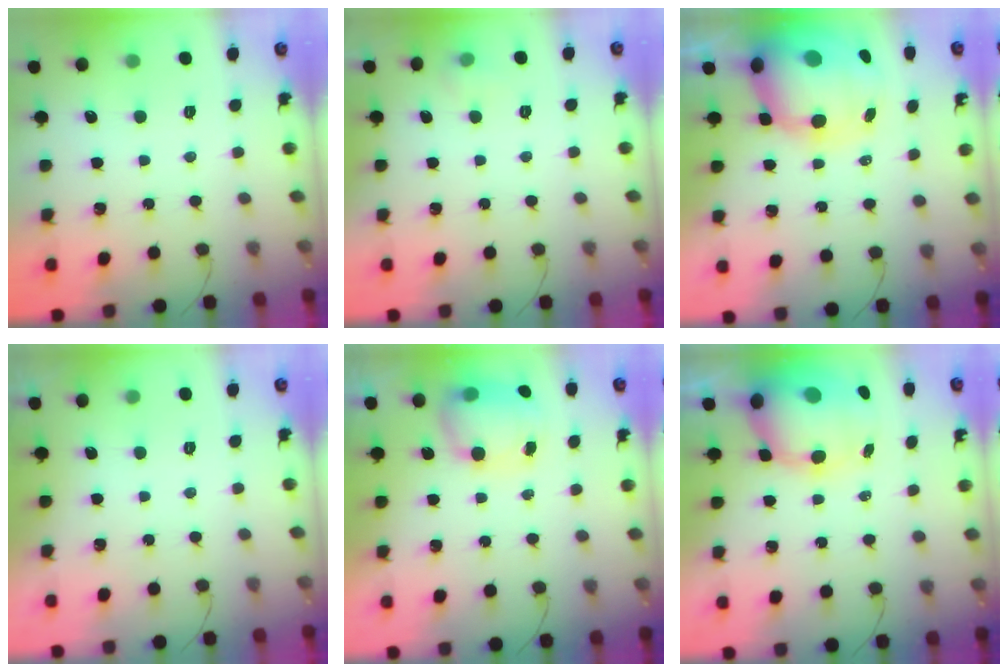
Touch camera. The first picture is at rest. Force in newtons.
{"total": 4.8, "press": 3.8, "slide": 2.8}
{"total": 16.2, "press": 15.6, "slide": 4.3}
{"total": 0.0}
{"total": 7.7, "press": 7.6, "slide": 1.1}
{"total": 11.2, "press": 10.9, "slide": 2.4}